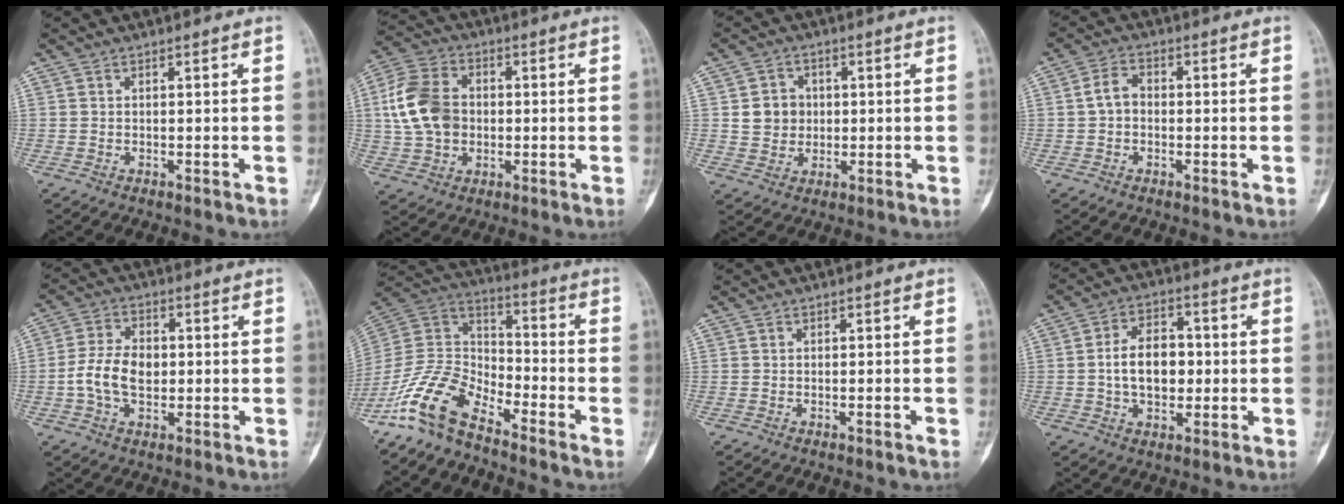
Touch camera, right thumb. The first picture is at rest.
{"total": 12.7, "force": [0.4, 9.5, 8.4], "torque": [-0.147, 0.016, 0.003]}
{"total": 5.9, "force": [0.6, 5.4, 2.3], "torque": [-0.008, 0.004, 0.010]}
{"total": 4.0, "force": [-0.4, 2.9, 2.6], "torque": [-0.041, 0.016, -0.016]}
{"total": 8.6, "force": [-0.8, 5.7, 6.4], "torque": [-0.115, 0.019, -0.020]}
{"total": 12.7, "force": [-9.7, 5.1, 6.4], "torque": [-0.118, 0.082, -0.199]}
{"total": 0.6, "force": [-0.4, 0.0, 0.5], "torque": [-0.011, 0.006, -0.003]}
{"total": 10.2, "force": [-0.4, 6.8, 7.5], "torque": [-0.100, 0.019, -0.013]}